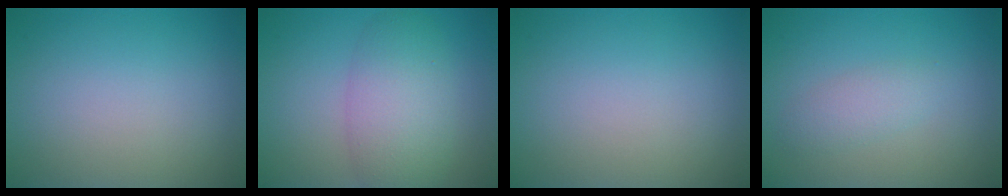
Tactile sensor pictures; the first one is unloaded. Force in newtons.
{"total": 5.4, "press": 5.4, "slide": 0.2}
{"total": 0.0}
{"total": 1.8, "press": 1.8, "slide": 0.0}